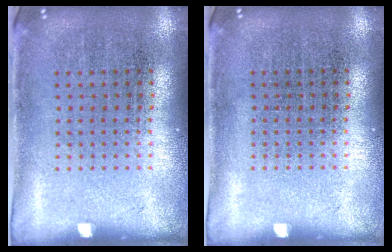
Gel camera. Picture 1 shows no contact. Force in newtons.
{"total": 0.0}